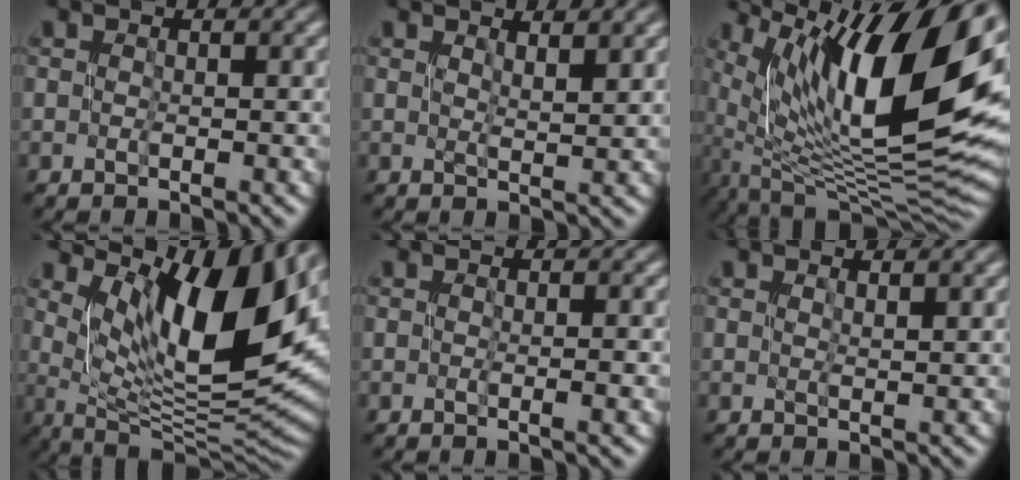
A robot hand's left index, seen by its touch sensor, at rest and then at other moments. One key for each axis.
{"total": 1.6, "fx": 1.1, "fy": 0.3, "fz": 1.2, "tx": -0.017, "ty": -0.002, "tz": 0.022}
{"total": 15.4, "fx": 5.0, "fy": 6.3, "fz": 13.2, "tx": -0.217, "ty": 0.003, "tz": 0.099}
{"total": 12.7, "fx": 5.1, "fy": 4.8, "fz": 10.5, "tx": -0.157, "ty": -0.011, "tz": 0.102}
{"total": 1.3, "fx": -0.3, "fy": 0.4, "fz": 1.2, "tx": -0.017, "ty": -0.001, "tz": -0.005}
{"total": 0.7, "fx": 0.5, "fy": 0.1, "fz": 0.4, "tx": -0.008, "ty": 0.000, "tz": 0.013}